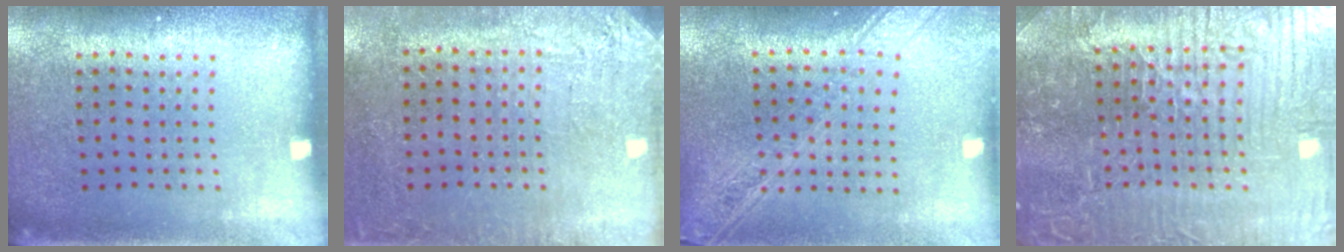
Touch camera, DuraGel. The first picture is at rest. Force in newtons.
{"total": 2.7, "press": 2.4, "slide": 1.2}
{"total": 2.2, "press": 1.9, "slide": 1.2}
{"total": 5.9, "press": 5.6, "slide": 1.9}